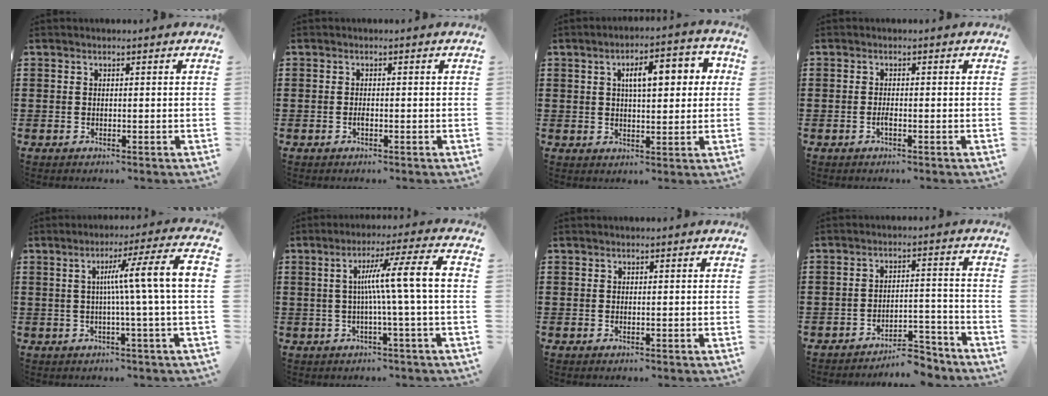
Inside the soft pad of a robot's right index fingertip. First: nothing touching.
{"total": 0.7, "force": [-0.4, 0.2, 0.6], "torque": [-0.012, -0.003, -0.006]}
{"total": 7.4, "force": [1.9, 3.0, 6.5], "torque": [-0.099, 0.000, 0.021]}
{"total": 1.0, "force": [-0.6, 0.1, 0.8], "torque": [-0.017, -0.002, -0.010]}
{"total": 9.5, "force": [0.7, -1.0, 9.4], "torque": [-0.165, -0.008, 0.000]}
{"total": 9.4, "force": [0.1, -0.7, 9.4], "torque": [-0.171, 0.001, -0.010]}
{"total": 0.0}
{"total": 6.0, "force": [-5.6, 0.9, 1.9], "torque": [-0.028, 0.011, -0.107]}